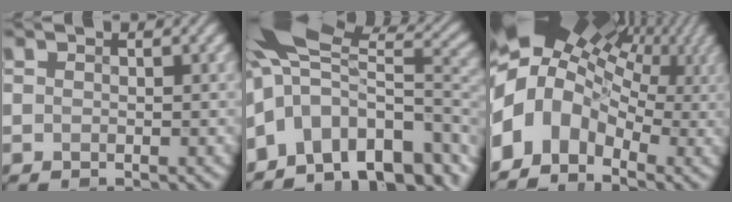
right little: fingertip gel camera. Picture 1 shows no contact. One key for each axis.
{"total": 15.2, "fx": -3.8, "fy": 9.7, "fz": 11.0, "tx": -0.205, "ty": 0.010, "tz": -0.040}
{"total": 14.1, "fx": 0.5, "fy": 10.5, "fz": 9.4, "tx": -0.164, "ty": 0.013, "tz": 0.023}